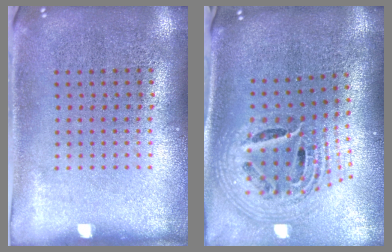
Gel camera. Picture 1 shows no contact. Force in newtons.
{"total": 2.2, "press": 1.6, "slide": 1.5}